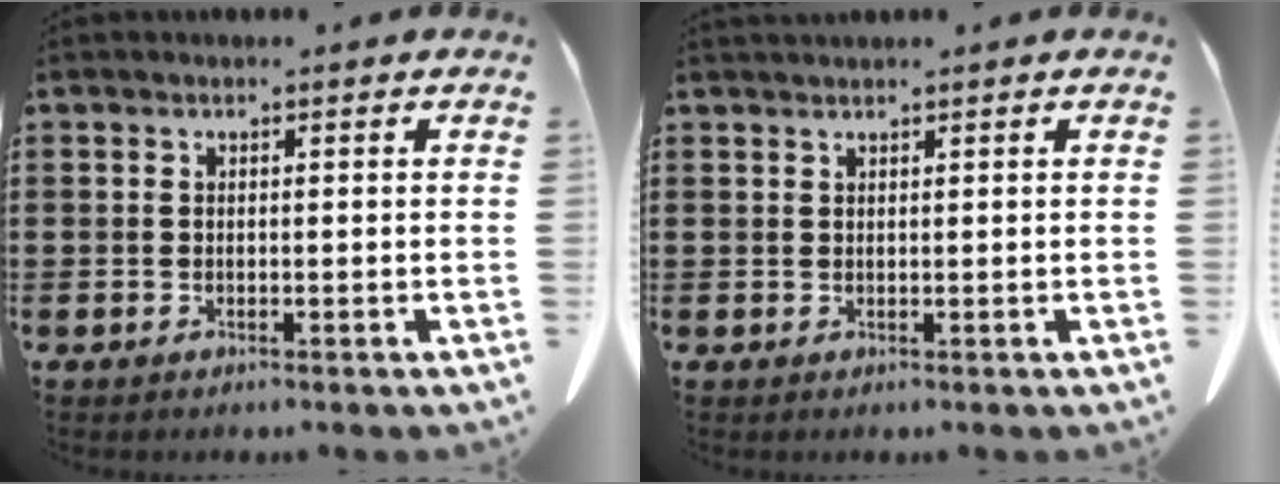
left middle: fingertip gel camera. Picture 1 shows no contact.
{"total": 0.8, "force": [0.7, 0.0, 0.3], "torque": [-0.007, -0.001, 0.015]}